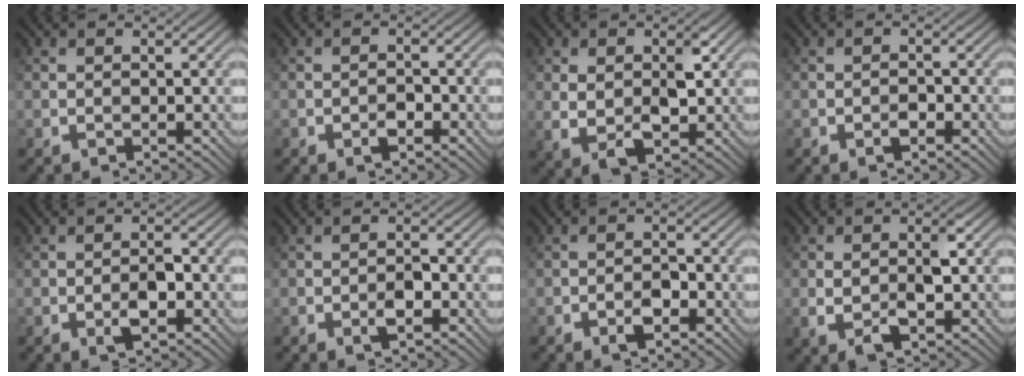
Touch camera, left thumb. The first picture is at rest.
{"total": 1.9, "force": [-1.1, 1.0, 1.3], "torque": [-0.017, 0.002, -0.021]}
{"total": 5.7, "force": [0.2, 3.2, 4.6], "torque": [-0.095, -0.013, 0.012]}
{"total": 1.6, "force": [-0.9, 0.8, 1.1], "torque": [-0.015, 0.001, -0.018]}
{"total": 3.3, "force": [-1.2, 1.5, 2.6], "torque": [-0.044, 0.002, -0.023]}
{"total": 2.6, "force": [-1.1, 1.2, 2.0], "torque": [-0.029, 0.004, -0.023]}
{"total": 2.9, "force": [-1.6, 1.4, 1.9], "torque": [-0.029, 0.004, -0.033]}
{"total": 4.8, "force": [-0.7, 2.5, 4.1], "torque": [-0.083, -0.007, -0.010]}